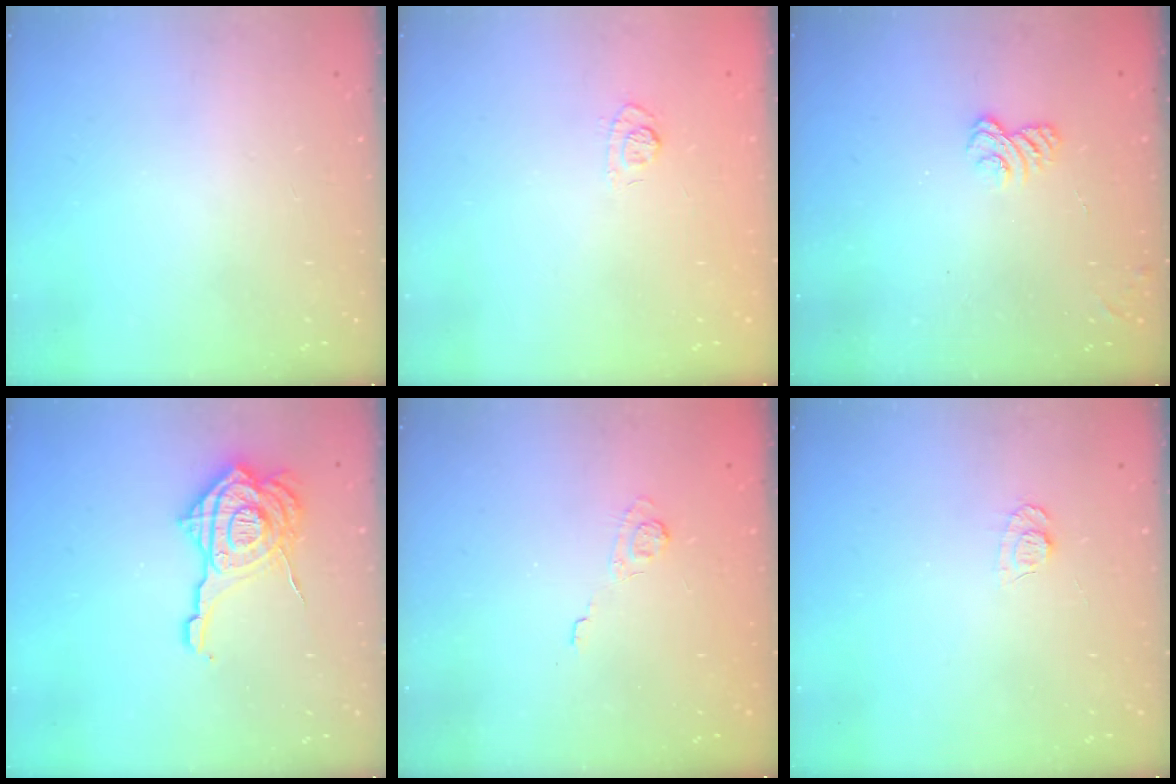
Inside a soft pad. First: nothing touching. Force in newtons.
{"total": 6.5, "press": 6.3, "slide": 1.7}
{"total": 2.8, "press": 2.5, "slide": 1.4}
{"total": 18.6, "press": 18.5, "slide": 1.8}
{"total": 2.6, "press": 2.2, "slide": 1.5}
{"total": 7.1, "press": 7.1, "slide": 0.7}